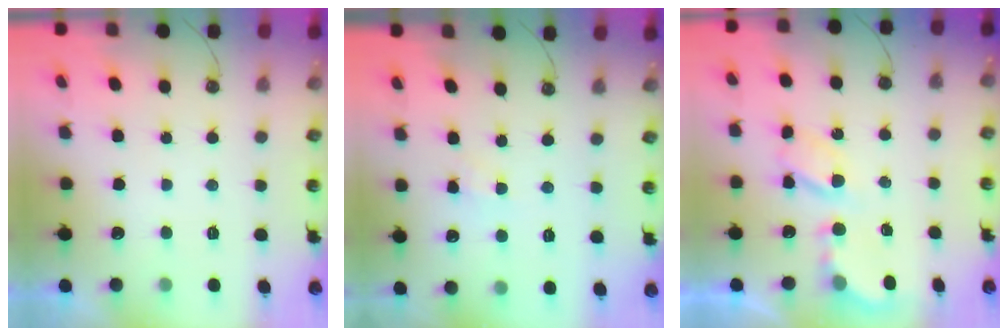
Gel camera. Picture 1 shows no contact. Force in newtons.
{"total": 2.7, "press": 2.7, "slide": 0.4}
{"total": 6.0, "press": 6.0, "slide": 0.4}